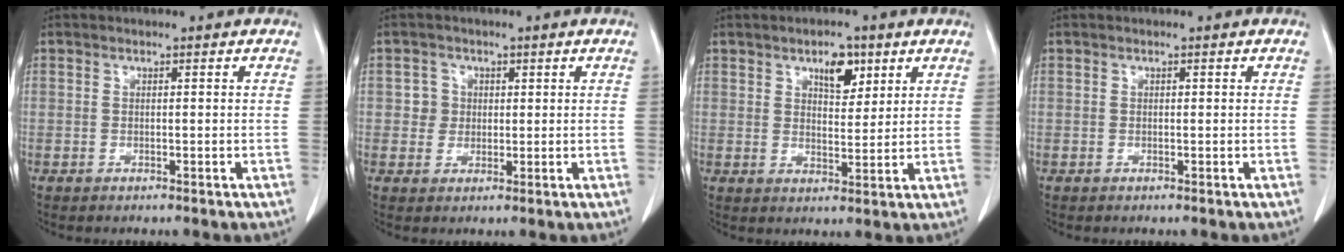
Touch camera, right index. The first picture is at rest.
{"total": 2.7, "force": [0.6, 2.7, 0.2], "torque": [0.005, 0.005, 0.009]}
{"total": 5.3, "force": [2.9, 2.5, 3.6], "torque": [-0.055, 0.001, 0.049]}
{"total": 0.0}